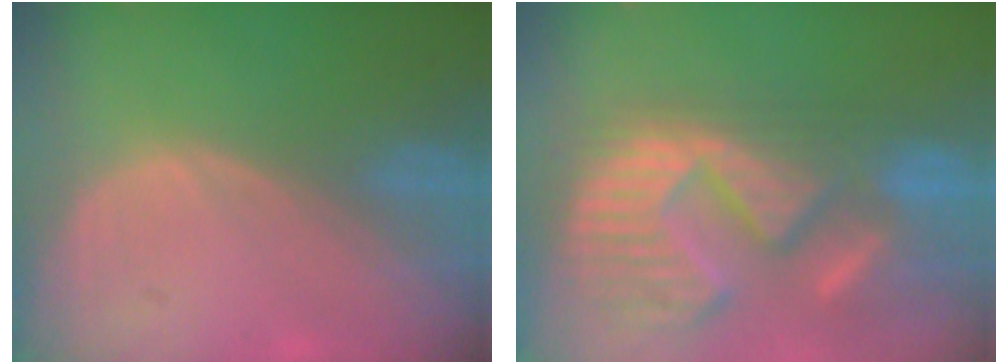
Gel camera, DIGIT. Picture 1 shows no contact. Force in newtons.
{"total": 15.3, "press": 12.6, "slide": 8.7}